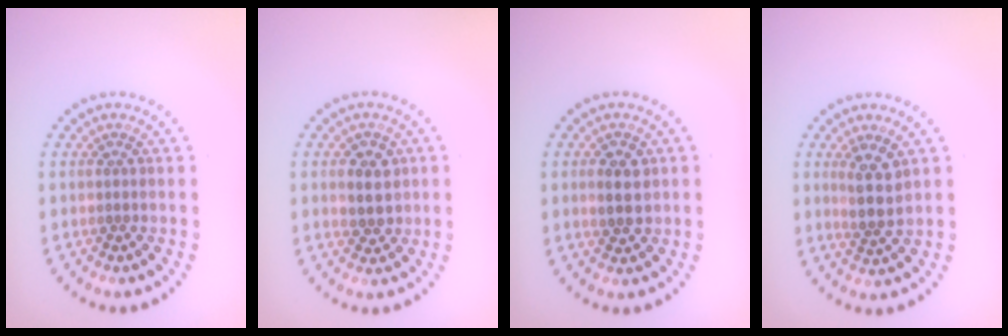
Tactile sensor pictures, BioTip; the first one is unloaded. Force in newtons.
{"total": 2.7, "press": 2.7, "slide": 0.6}
{"total": 2.5, "press": 2.5, "slide": 0.2}
{"total": 2.7, "press": 2.5, "slide": 1.2}